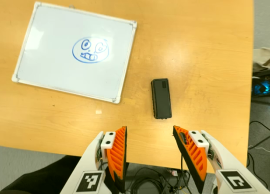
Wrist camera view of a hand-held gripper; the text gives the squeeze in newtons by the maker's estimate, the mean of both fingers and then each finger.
{"total": 0.0}